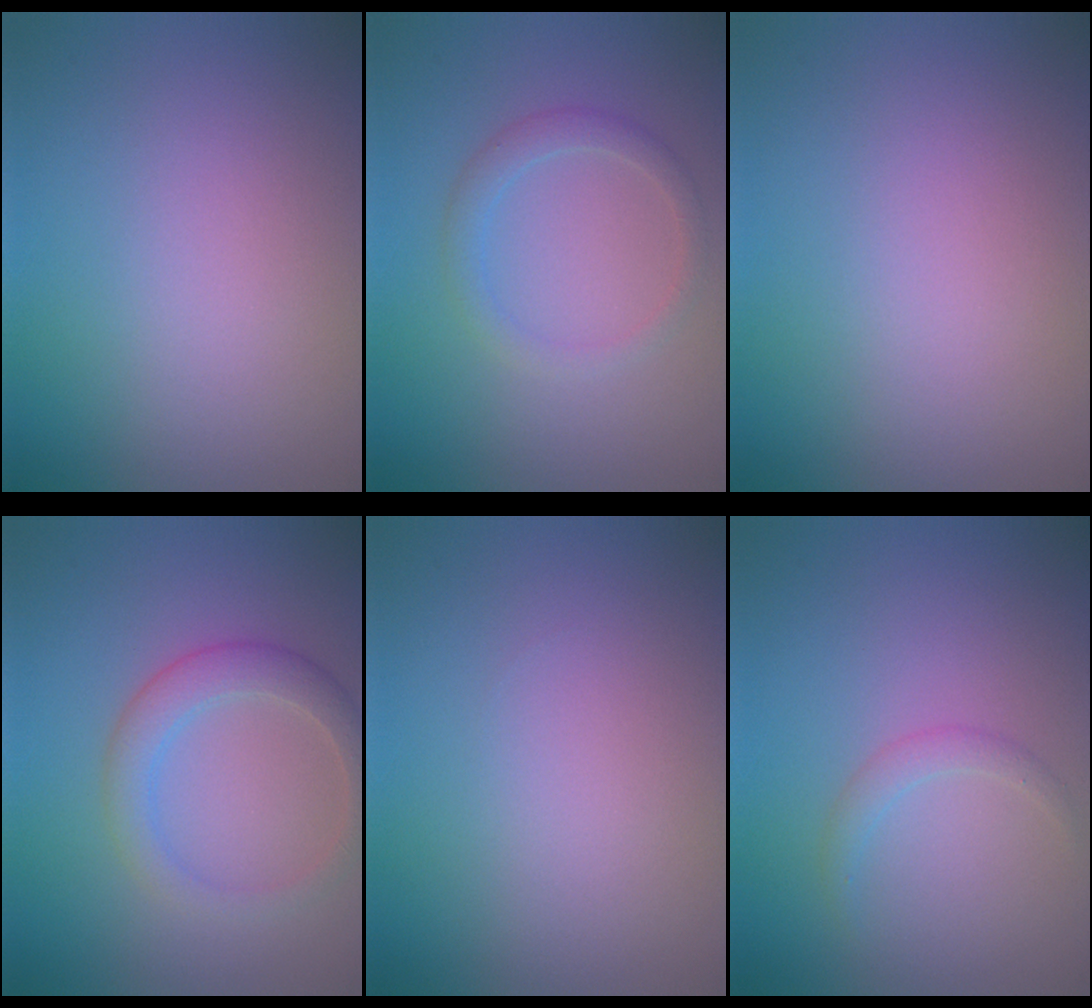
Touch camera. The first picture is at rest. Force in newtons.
{"total": 1.9, "press": 1.9, "slide": 0.1}
{"total": 0.0}
{"total": 3.0, "press": 3.0, "slide": 0.0}
{"total": 0.0}
{"total": 1.2, "press": 1.2, "slide": 0.0}